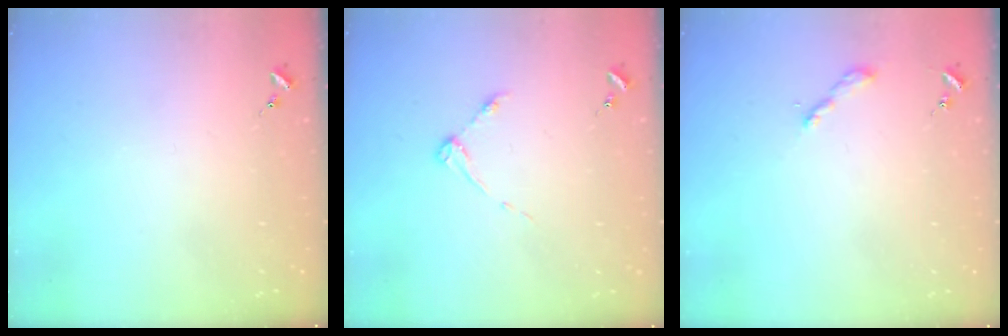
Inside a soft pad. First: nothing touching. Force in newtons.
{"total": 3.7, "press": 3.7, "slide": 0.4}
{"total": 2.2, "press": 2.2, "slide": 0.2}